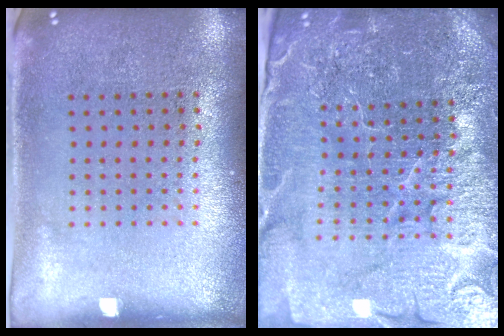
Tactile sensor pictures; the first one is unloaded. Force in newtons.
{"total": 5.5, "press": 5.0, "slide": 2.3}